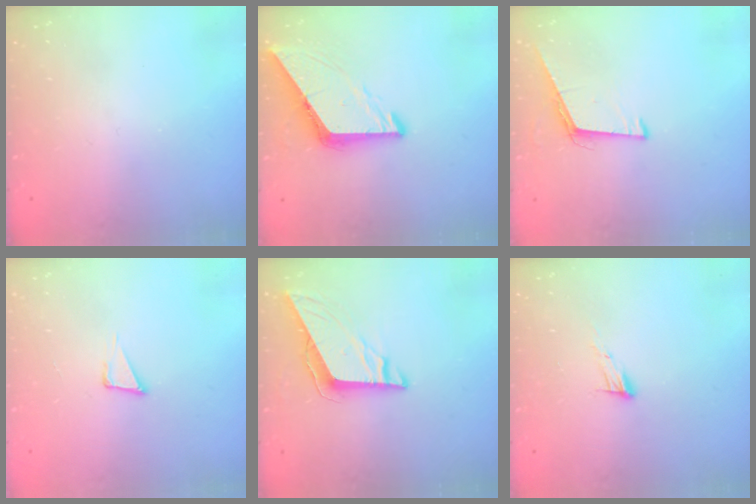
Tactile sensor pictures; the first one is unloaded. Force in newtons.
{"total": 8.1, "press": 8.0, "slide": 1.1}
{"total": 5.7, "press": 5.1, "slide": 2.6}
{"total": 4.0, "press": 2.8, "slide": 2.9}
{"total": 8.9, "press": 8.8, "slide": 1.3}
{"total": 7.6, "press": 7.5, "slide": 1.1}